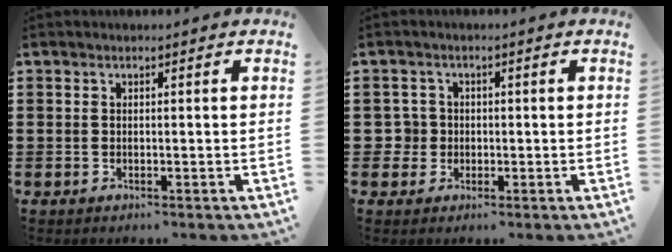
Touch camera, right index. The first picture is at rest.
{"total": 2.8, "force": [-0.4, 2.7, 0.8], "torque": [-0.036, 0.001, -0.012]}